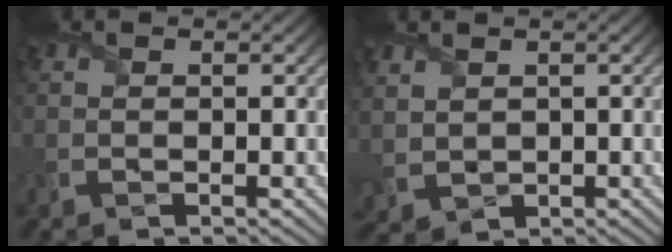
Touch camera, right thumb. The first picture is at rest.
{"total": 2.7, "force": [1.5, 1.9, 1.2], "torque": [-0.055, -0.002, 0.038]}